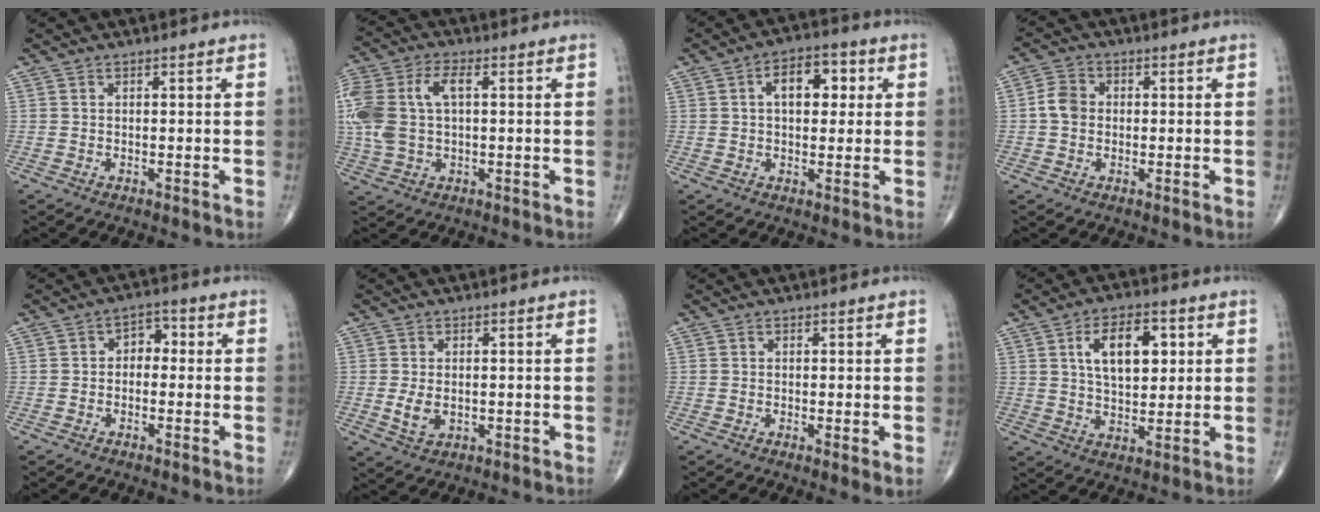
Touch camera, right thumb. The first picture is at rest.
{"total": 13.9, "force": [1.6, 7.9, 11.3], "torque": [-0.280, 0.021, 0.032]}
{"total": 5.6, "force": [1.4, 3.2, 4.4], "torque": [-0.048, 0.004, 0.018]}
{"total": 4.4, "force": [-0.1, 3.6, 2.5], "torque": [-0.041, 0.010, -0.010]}
{"total": 3.6, "force": [-0.2, 2.5, 2.5], "torque": [-0.016, 0.017, -0.017]}
{"total": 3.8, "force": [-0.4, 2.4, 2.9], "torque": [-0.056, -0.007, -0.001]}
{"total": 1.8, "force": [-0.3, 0.3, 1.7], "torque": [-0.037, -0.008, -0.006]}
{"total": 10.9, "force": [3.2, 5.8, 8.6], "torque": [-0.118, -0.007, 0.053]}